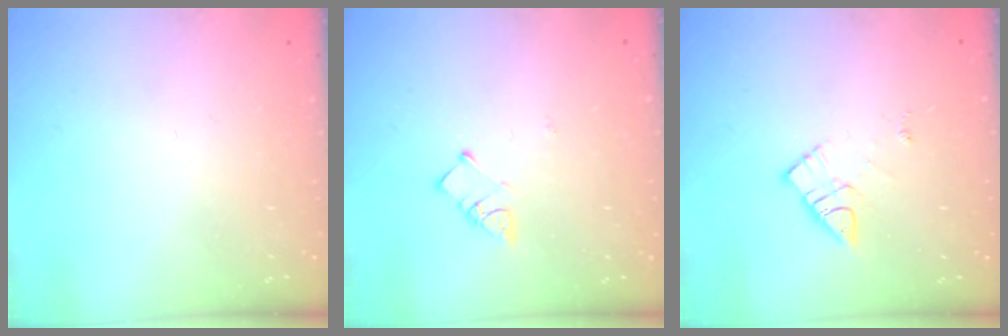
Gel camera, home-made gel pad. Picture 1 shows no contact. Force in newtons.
{"total": 3.7, "press": 3.7, "slide": 0.2}
{"total": 9.3, "press": 9.3, "slide": 0.5}